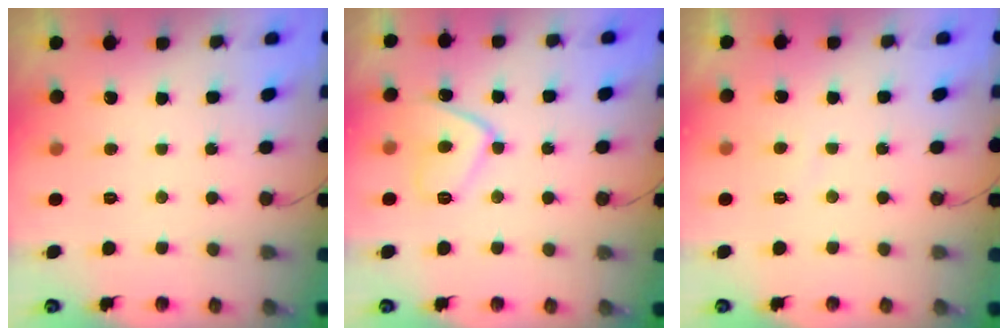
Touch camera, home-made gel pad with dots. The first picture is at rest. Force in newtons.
{"total": 9.6, "press": 9.5, "slide": 0.9}
{"total": 0.6, "press": 0.4, "slide": 0.4}